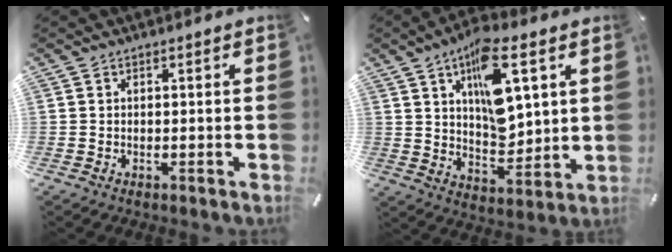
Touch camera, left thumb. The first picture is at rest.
{"total": 15.0, "force": [6.6, 7.6, 11.2], "torque": [-0.169, -0.017, 0.113]}